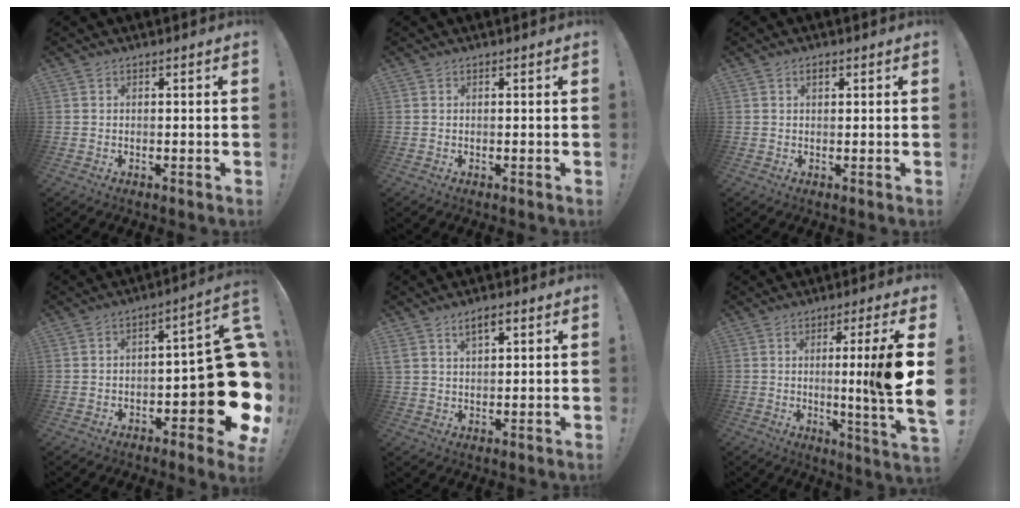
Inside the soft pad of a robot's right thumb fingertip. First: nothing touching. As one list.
[{"total": 0.0}, {"total": 1.5, "force": [0.9, 0.7, 1.0], "torque": [-0.021, 0.002, 0.016]}, {"total": 17.7, "force": [-3.7, 6.4, 16.0], "torque": [-0.197, 0.021, -0.049]}, {"total": 4.8, "force": [2.5, 2.3, 3.4], "torque": [-0.062, -0.001, 0.045]}, {"total": 12.1, "force": [1.1, -1.5, 11.9], "torque": [-0.187, -0.018, 0.002]}]